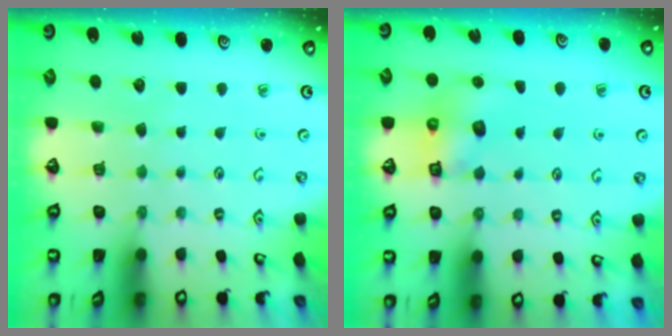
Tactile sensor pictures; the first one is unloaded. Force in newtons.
{"total": 6.3, "press": 6.2, "slide": 0.9}